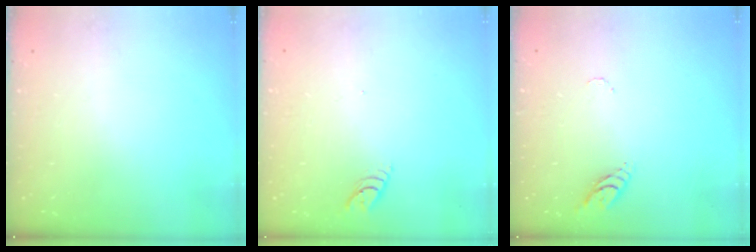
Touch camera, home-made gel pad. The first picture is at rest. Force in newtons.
{"total": 3.9, "press": 3.9, "slide": 0.4}
{"total": 4.8, "press": 4.8, "slide": 0.4}